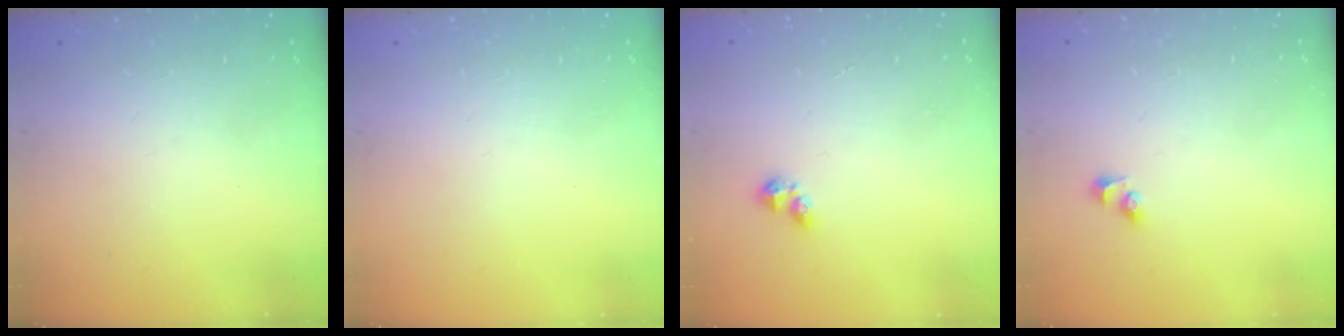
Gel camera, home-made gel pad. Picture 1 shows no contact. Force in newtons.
{"total": 0.0}
{"total": 3.3, "press": 3.3, "slide": 0.4}
{"total": 2.7, "press": 2.5, "slide": 1.2}